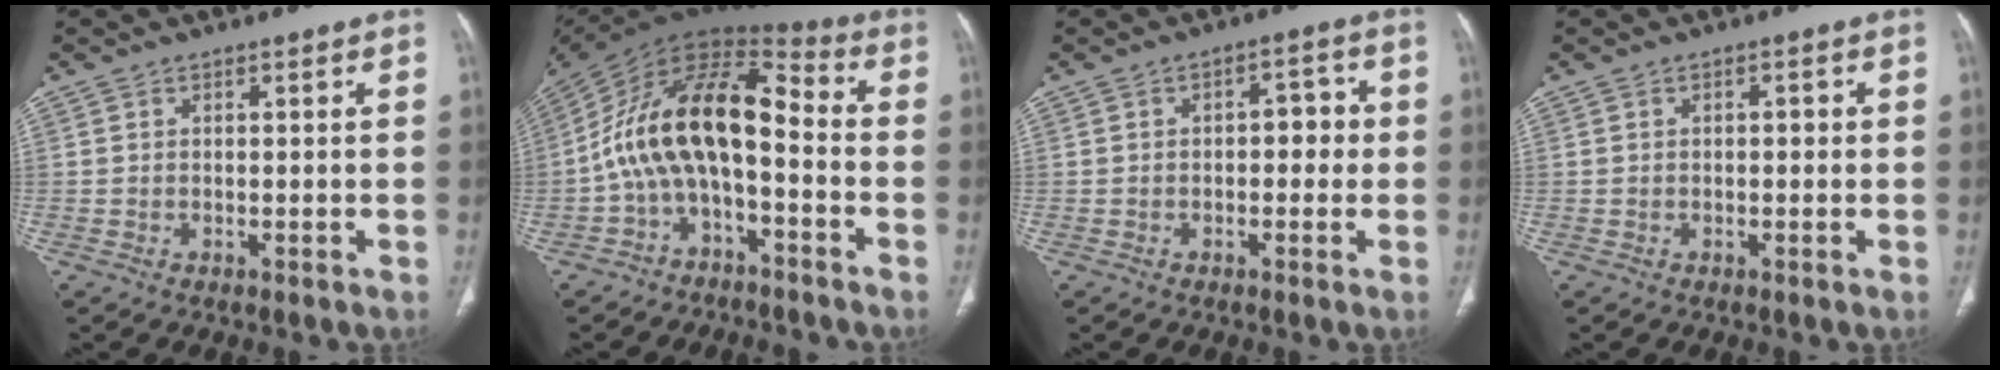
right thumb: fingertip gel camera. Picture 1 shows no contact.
{"total": 16.5, "force": [-3.4, 8.2, 13.8], "torque": [-0.235, 0.096, -0.070]}
{"total": 4.7, "force": [-0.1, 2.7, 3.9], "torque": [-0.031, 0.016, -0.007]}
{"total": 1.4, "force": [0.1, 0.7, 1.2], "torque": [-0.018, 0.002, 0.001]}